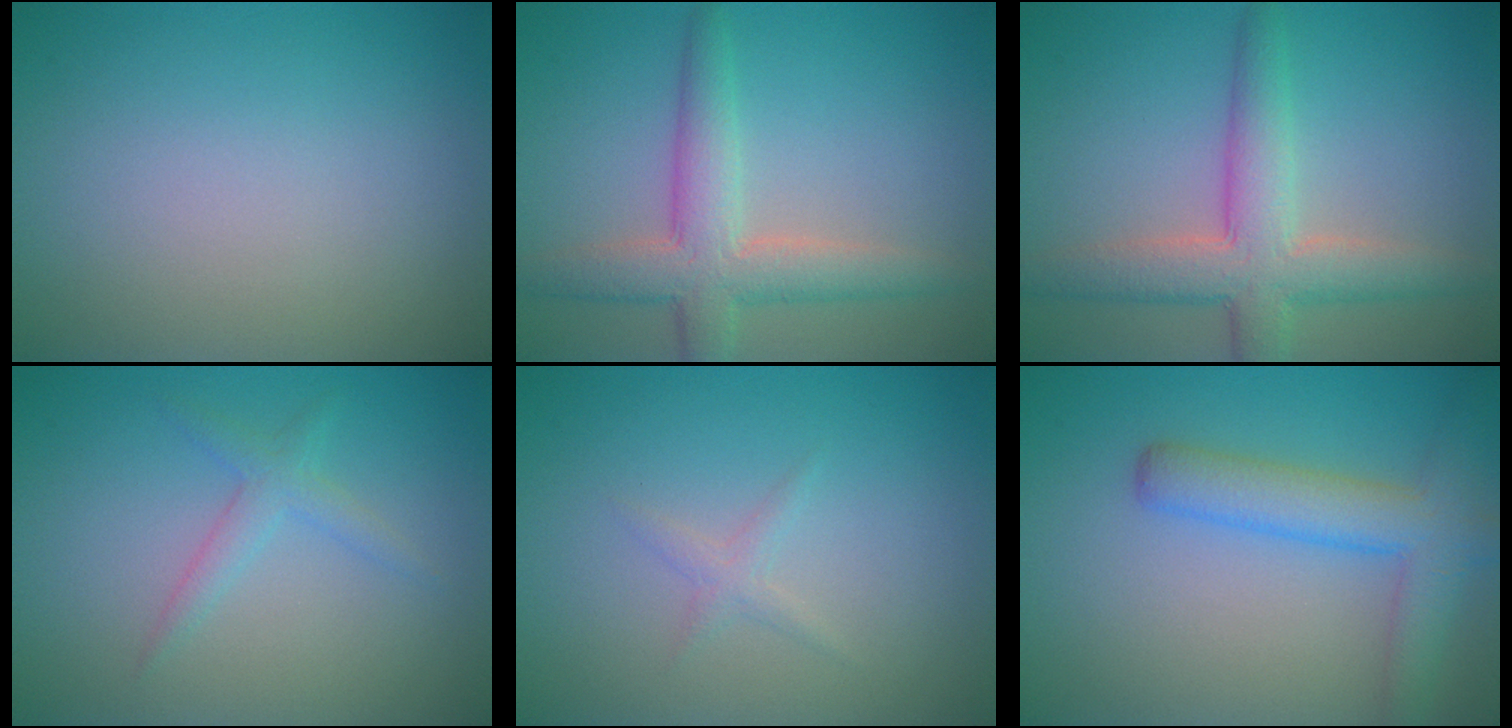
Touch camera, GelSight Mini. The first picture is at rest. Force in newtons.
{"total": 4.9, "press": 4.9, "slide": 0.2}
{"total": 5.6, "press": 5.6, "slide": 0.3}
{"total": 1.7, "press": 1.7, "slide": 0.1}
{"total": 1.0, "press": 1.0, "slide": 0.1}
{"total": 4.8, "press": 4.8, "slide": 0.1}